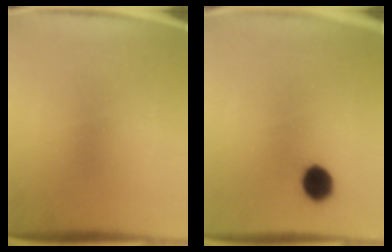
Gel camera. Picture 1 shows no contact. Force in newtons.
{"total": 6.8}